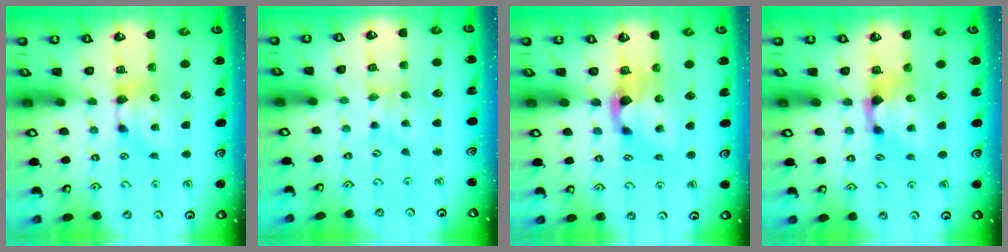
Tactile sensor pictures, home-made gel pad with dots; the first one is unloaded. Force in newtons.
{"total": 1.0, "press": 0.9, "slide": 0.3}
{"total": 2.0, "press": 1.6, "slide": 1.2}
{"total": 2.3, "press": 1.8, "slide": 1.4}